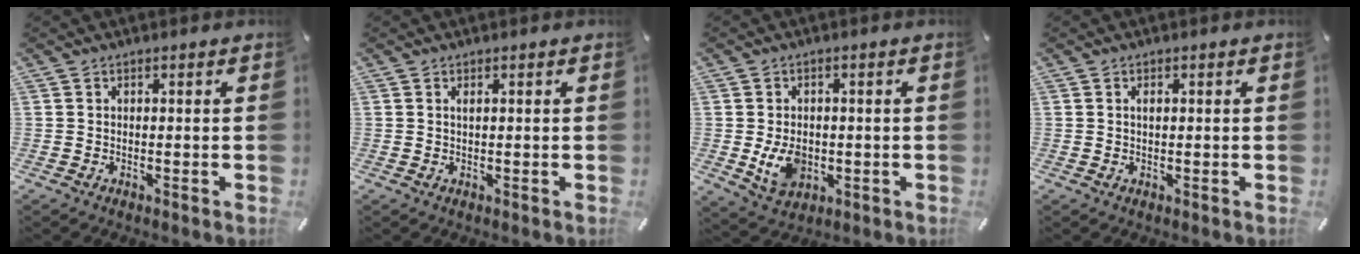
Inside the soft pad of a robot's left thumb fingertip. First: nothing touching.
{"total": 0.9, "force": [0.3, 0.2, 0.8], "torque": [-0.016, 0.000, 0.005]}
{"total": 7.4, "force": [-1.0, 5.7, 4.7], "torque": [-0.083, -0.005, -0.018]}
{"total": 1.0, "force": [0.3, 0.4, 0.9], "torque": [-0.018, 0.001, 0.004]}